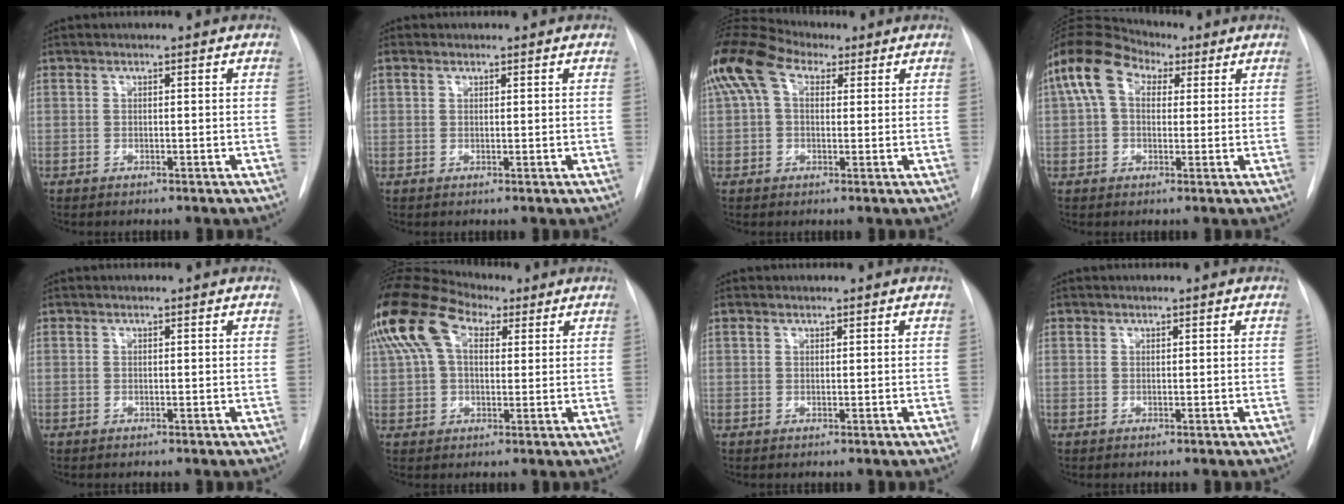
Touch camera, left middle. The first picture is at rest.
{"total": 0.8, "force": [0.7, 0.4, -0.2], "torque": [0.002, 0.005, 0.013]}
{"total": 10.6, "force": [5.0, 5.9, 7.3], "torque": [-0.171, 0.056, 0.093]}
{"total": 9.7, "force": [4.1, 5.8, 6.7], "torque": [-0.146, 0.050, 0.070]}
{"total": 0.0}
{"total": 12.7, "force": [6.2, 6.9, 8.7], "torque": [-0.199, 0.059, 0.115]}
{"total": 0.7, "force": [0.5, 0.1, -0.4], "torque": [0.012, 0.002, 0.007]}
{"total": 0.6, "force": [0.0, -0.2, -0.6], "torque": [0.017, -0.004, -0.001]}